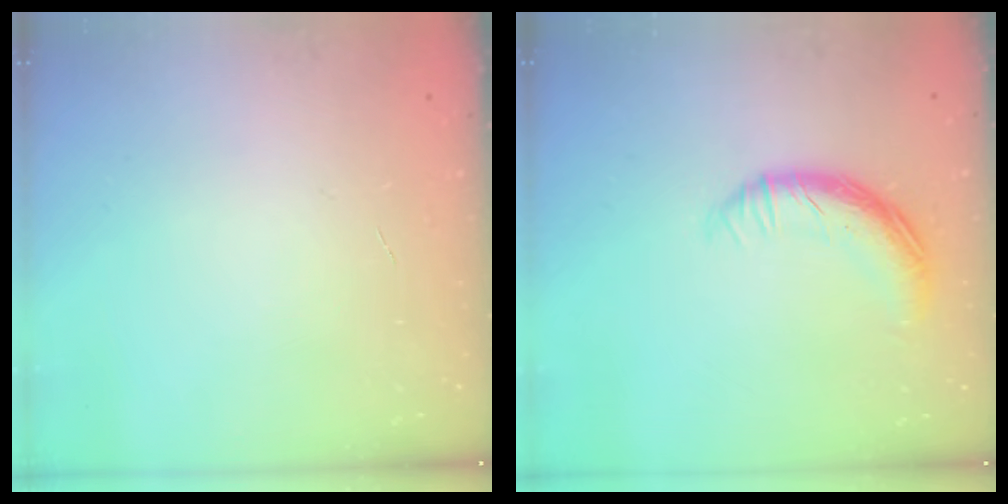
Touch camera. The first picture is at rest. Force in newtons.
{"total": 11.2, "press": 11.1, "slide": 0.7}